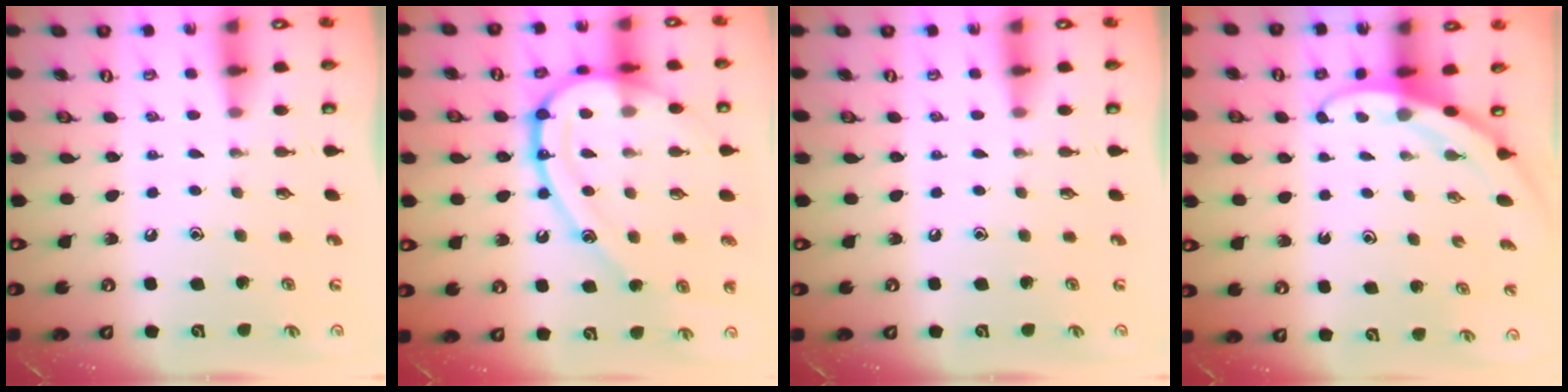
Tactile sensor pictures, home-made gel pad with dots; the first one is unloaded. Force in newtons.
{"total": 23.4, "press": 23.3, "slide": 2.2}
{"total": 0.0}
{"total": 2.9, "press": 2.9, "slide": 0.1}